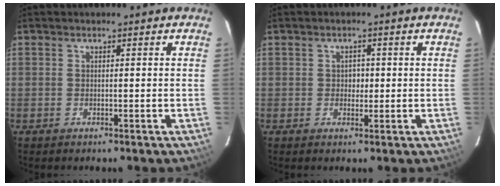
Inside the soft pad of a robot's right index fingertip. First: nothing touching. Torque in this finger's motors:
{"motor_torque": [0.43, 0.04, 0.23, 0.04]}